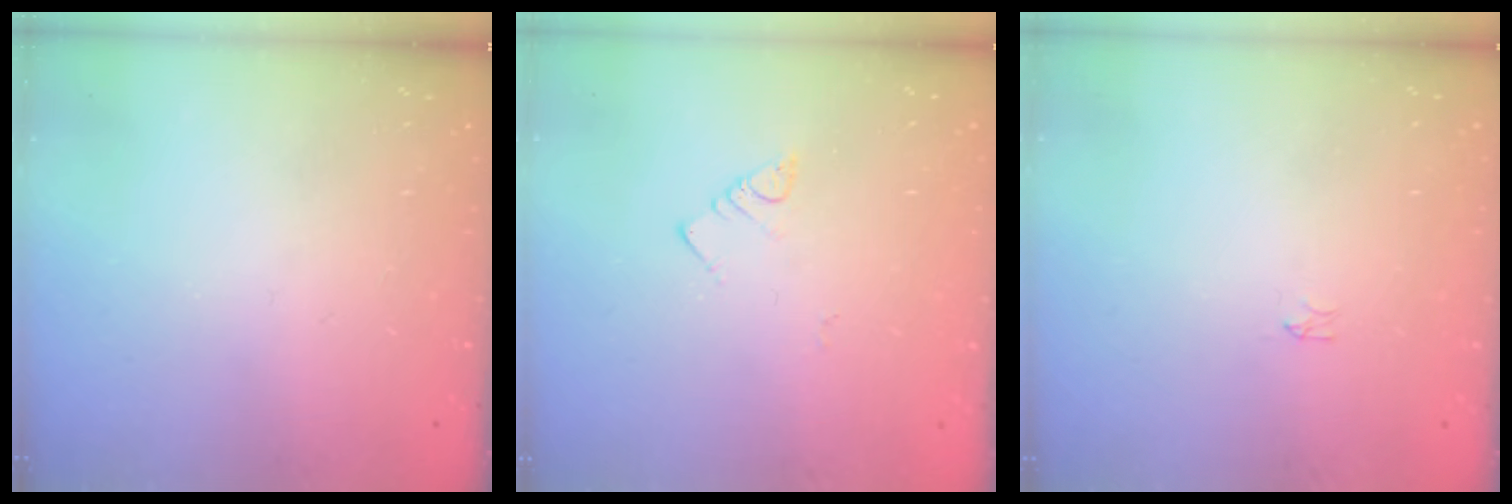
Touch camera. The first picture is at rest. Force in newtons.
{"total": 2.7, "press": 2.6, "slide": 0.5}
{"total": 0.0}